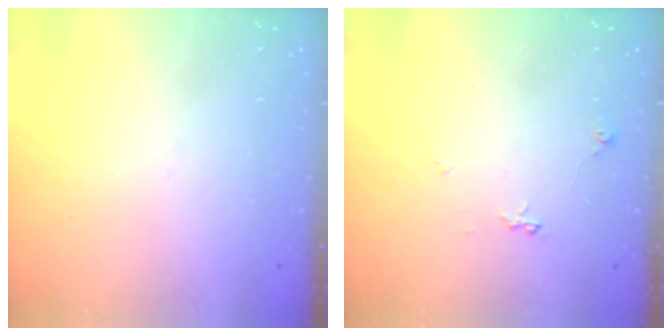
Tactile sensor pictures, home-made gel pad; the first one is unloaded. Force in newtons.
{"total": 5.2, "press": 5.1, "slide": 0.7}